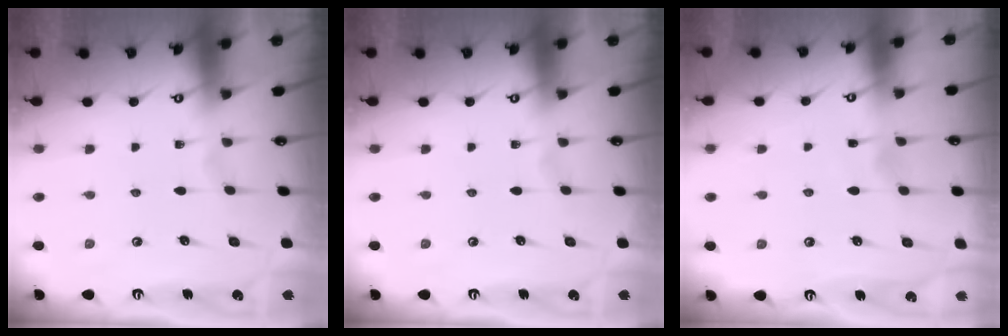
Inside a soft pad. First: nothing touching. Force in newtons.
{"total": 0.0}
{"total": 3.2, "press": 3.2, "slide": 0.4}